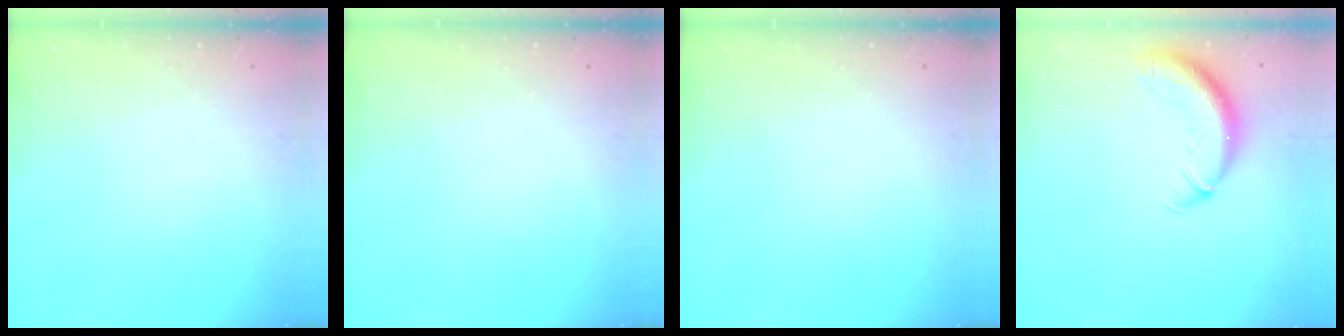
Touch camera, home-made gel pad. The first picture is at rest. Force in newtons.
{"total": 0.0}
{"total": 0.0}
{"total": 12.1, "press": 11.7, "slide": 3.1}